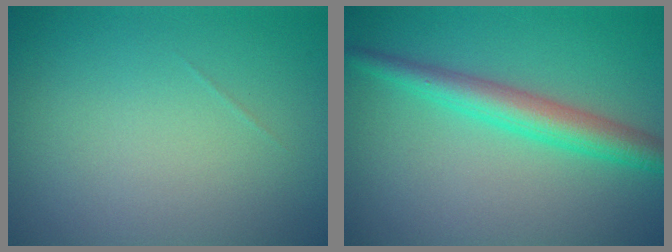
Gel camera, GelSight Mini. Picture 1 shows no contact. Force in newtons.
{"total": 3.9, "press": 3.9, "slide": 0.2}